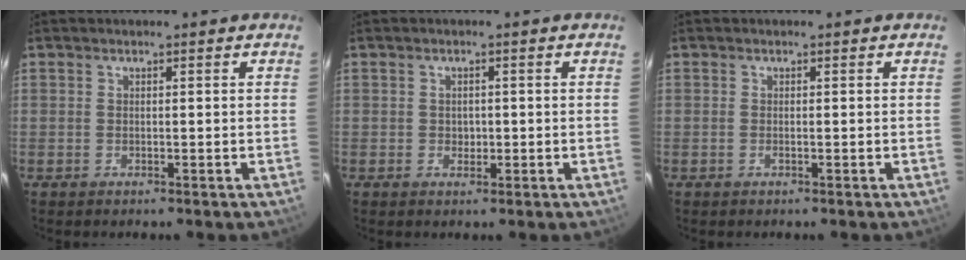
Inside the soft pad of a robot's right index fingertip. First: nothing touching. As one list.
[{"total": 1.6, "force": [-0.3, 1.6, 0.3], "torque": [-0.002, 0.001, -0.001]}, {"total": 0.6, "force": [-0.2, -0.1, 0.6], "torque": [-0.011, 0.001, -0.006]}]